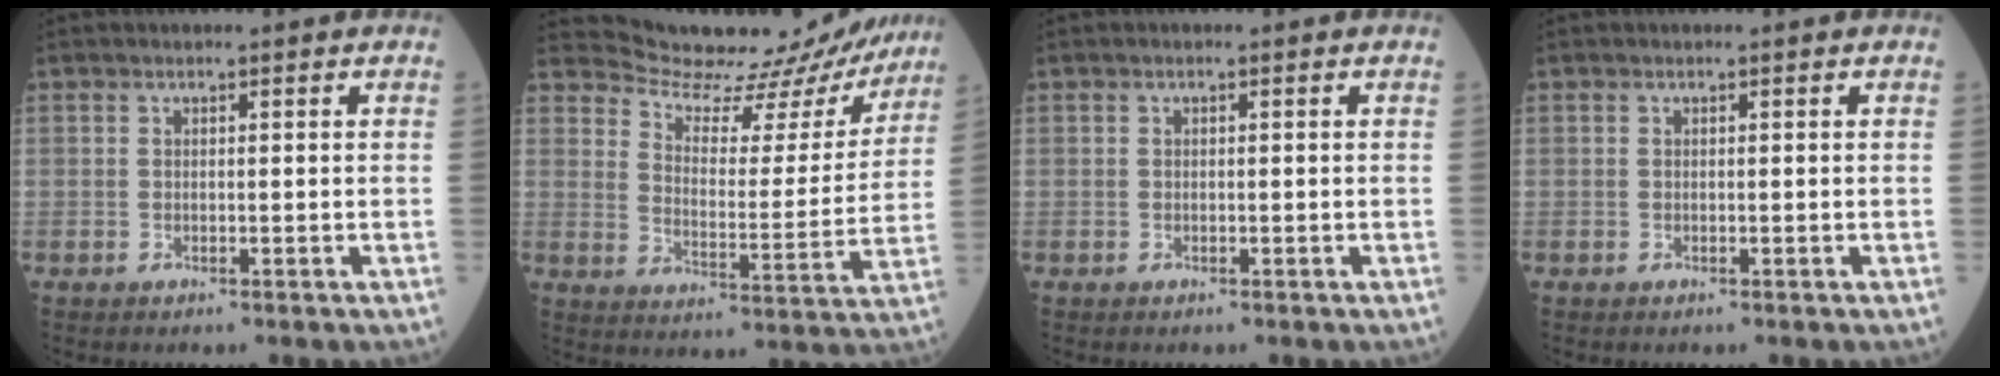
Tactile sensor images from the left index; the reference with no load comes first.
{"total": 17.8, "force": [17.1, 4.3, 2.1], "torque": [-0.017, -0.034, 0.208]}
{"total": 0.0}
{"total": 0.0}